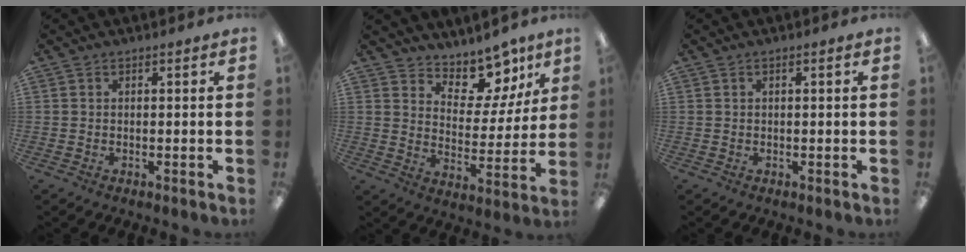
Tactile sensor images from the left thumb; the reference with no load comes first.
{"total": 10.8, "force": [9.0, 4.9, 3.2], "torque": [-0.050, -0.077, 0.162]}
{"total": 1.1, "force": [0.2, 0.1, 1.1], "torque": [-0.018, 0.000, 0.003]}